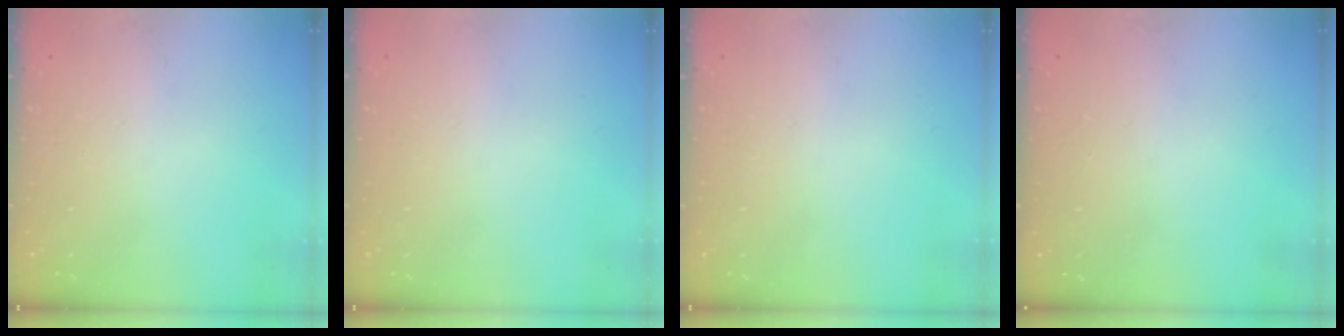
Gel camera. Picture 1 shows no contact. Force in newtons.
{"total": 0.0}
{"total": 0.0}
{"total": 3.8, "press": 3.8, "slide": 0.2}